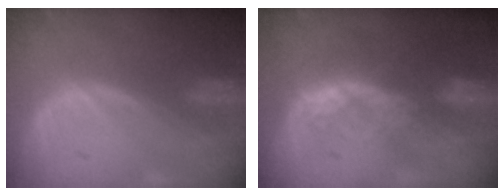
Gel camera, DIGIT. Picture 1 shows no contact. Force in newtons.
{"total": 6.6, "press": 6.0, "slide": 2.7}